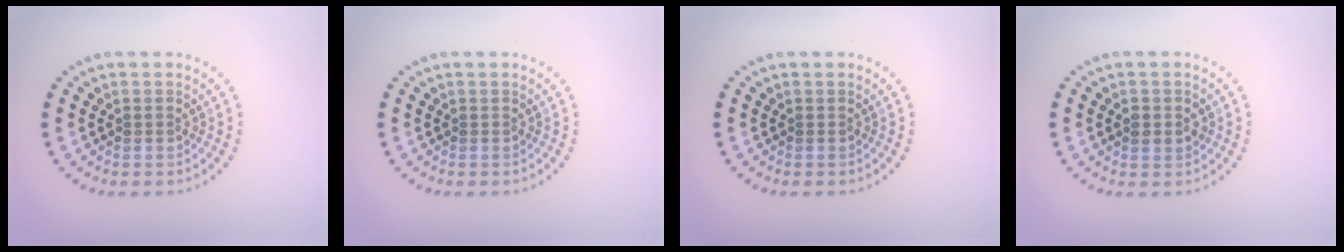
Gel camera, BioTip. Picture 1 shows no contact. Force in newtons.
{"total": 0.0}
{"total": 0.0}
{"total": 1.4, "press": 1.4, "slide": 0.2}